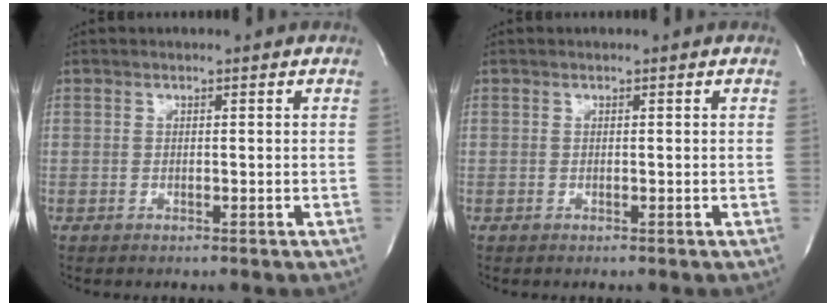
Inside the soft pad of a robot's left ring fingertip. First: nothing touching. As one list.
[{"total": 0.0}]